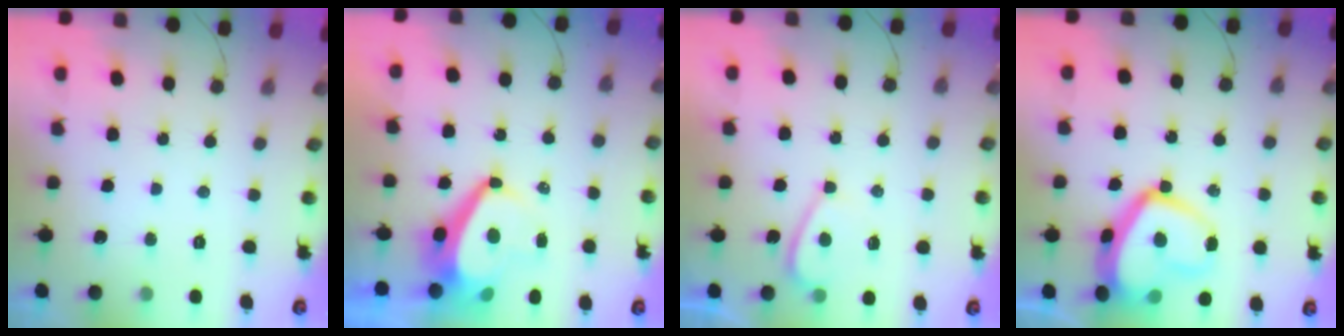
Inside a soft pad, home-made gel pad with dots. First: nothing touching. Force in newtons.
{"total": 6.6, "press": 6.6, "slide": 0.5}
{"total": 5.1, "press": 5.1, "slide": 0.6}
{"total": 15.3, "press": 15.3, "slide": 0.9}